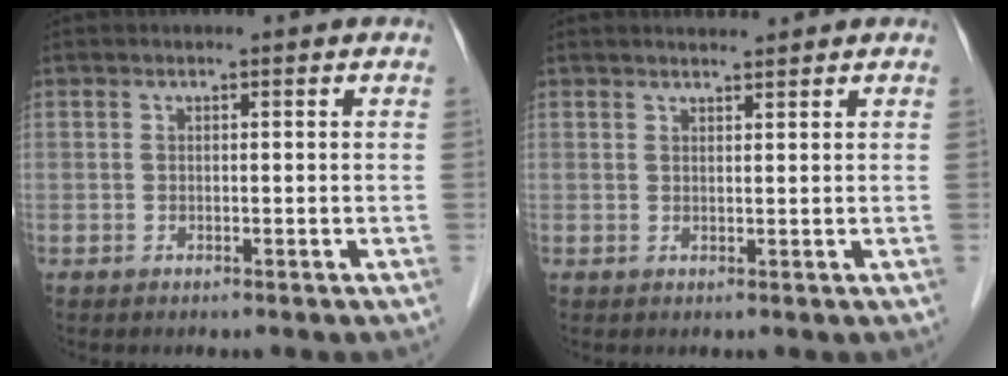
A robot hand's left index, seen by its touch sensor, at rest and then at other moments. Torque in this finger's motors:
{"motor_torque": [-0.07, -0.04, -0.01, -0.01]}